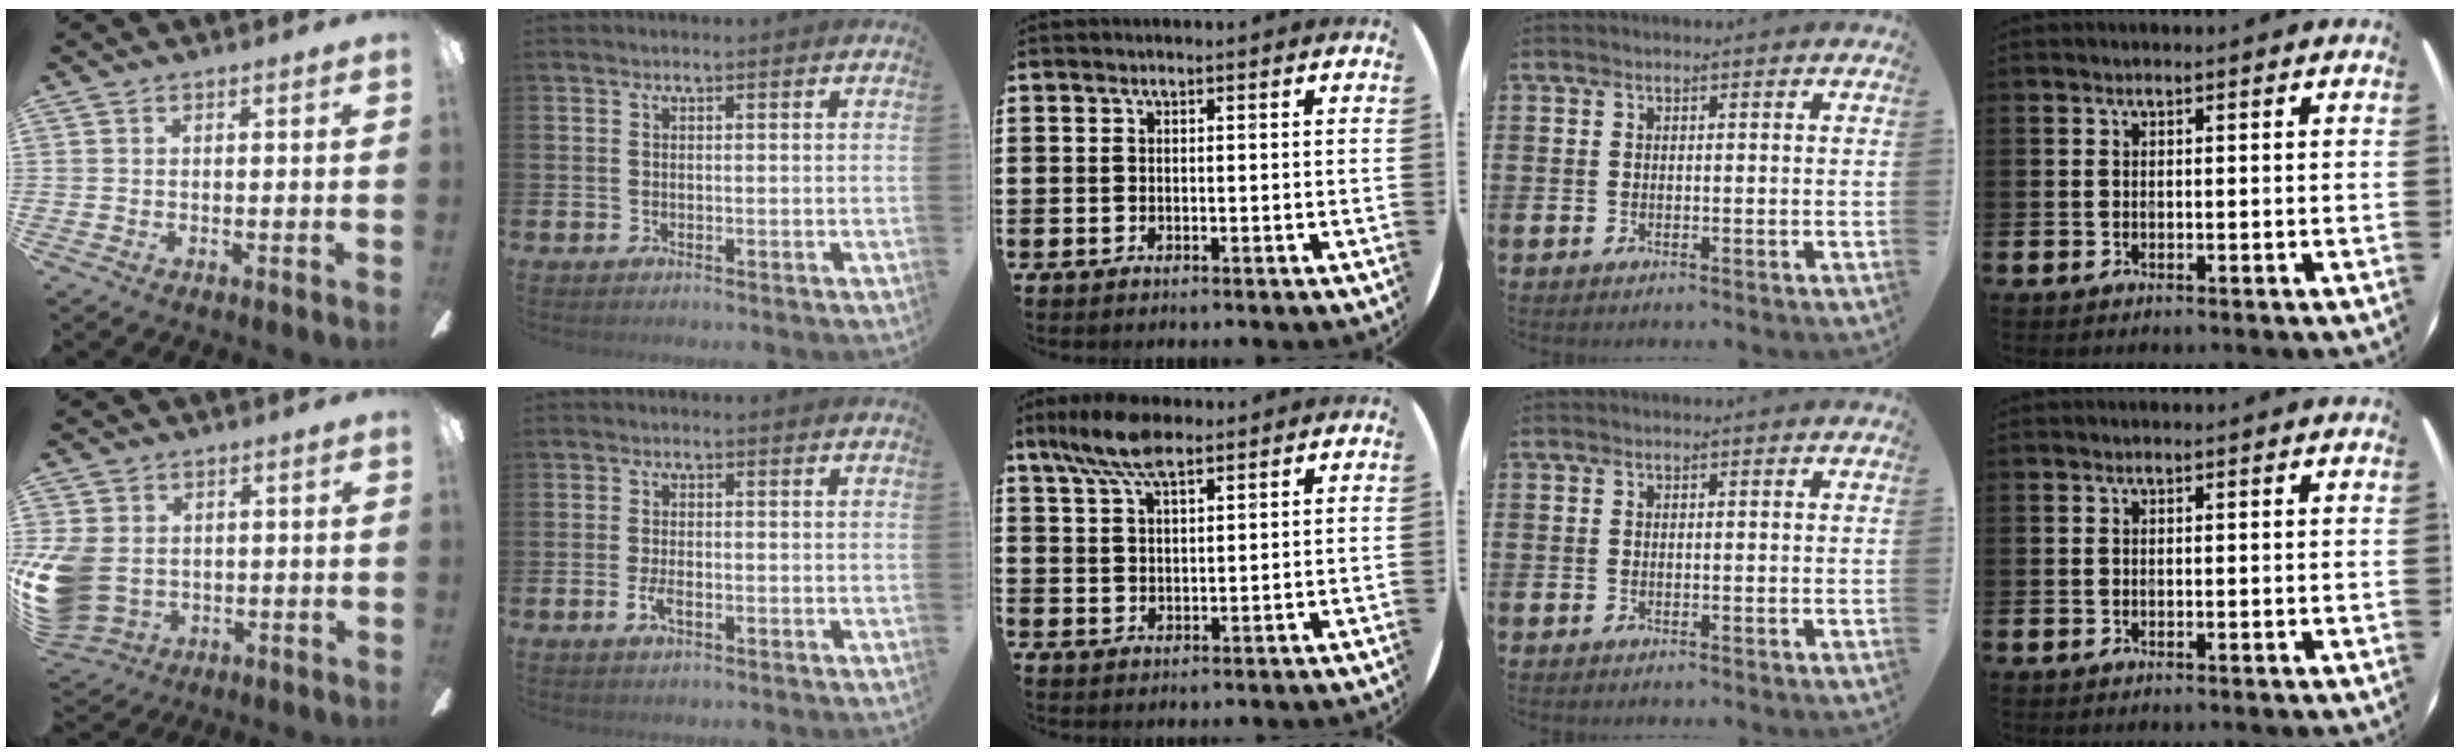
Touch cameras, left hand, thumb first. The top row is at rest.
{"thumb": {"total": 13.1, "force": [-0.6, 10.5, 7.8], "torque": [-0.184, 0.006, -0.005]}, "index": {"total": 2.5, "force": [-0.7, 1.1, 2.2], "torque": [-0.041, 0.002, -0.014]}, "middle": {"total": 7.7, "force": [5.6, 2.6, 4.6], "torque": [-0.103, -0.004, 0.103]}}